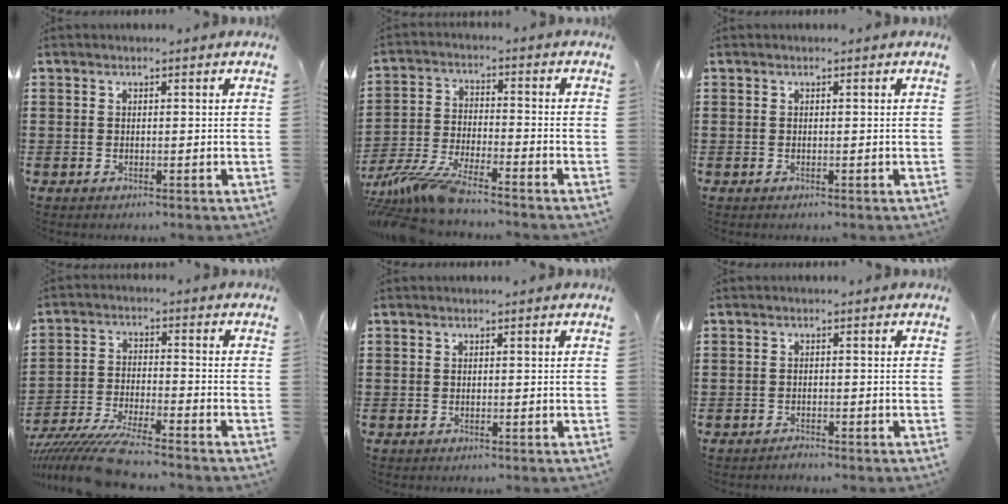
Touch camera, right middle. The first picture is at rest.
{"total": 7.7, "force": [-6.8, 0.5, 3.5], "torque": [-0.089, -0.010, -0.138]}
{"total": 0.0}
{"total": 8.7, "force": [-7.9, 0.1, 3.6], "torque": [-0.084, -0.007, -0.157]}
{"total": 0.0}
{"total": 0.9, "force": [-0.9, 0.1, 0.2], "torque": [-0.006, -0.001, -0.018]}